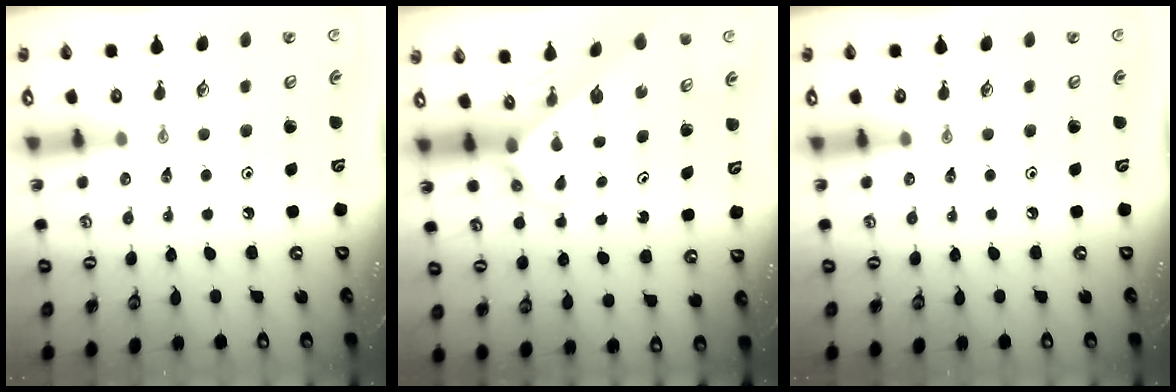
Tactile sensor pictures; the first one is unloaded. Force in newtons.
{"total": 2.7, "press": 2.7, "slide": 0.2}
{"total": 0.0}